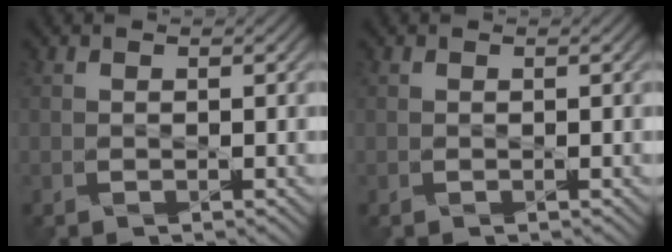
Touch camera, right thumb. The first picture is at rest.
{"total": 0.0}